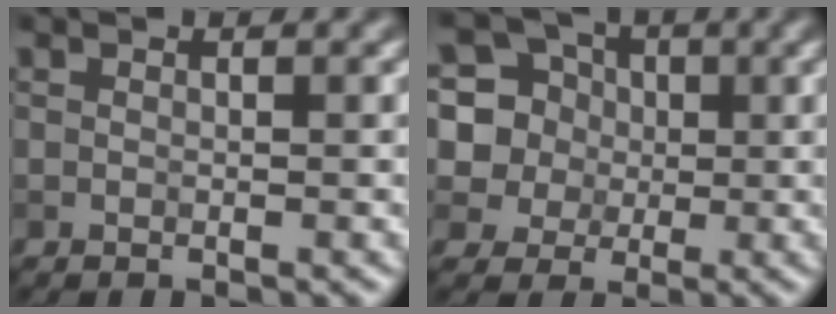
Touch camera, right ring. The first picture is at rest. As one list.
[{"total": 9.7, "force": [3.0, 8.7, 3.0], "torque": [-0.093, 0.034, 0.049]}]